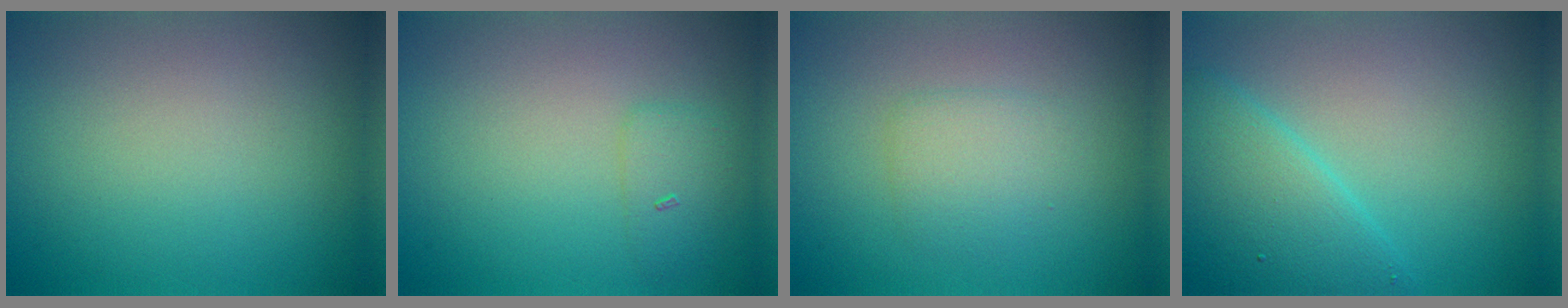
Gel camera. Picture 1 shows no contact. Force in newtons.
{"total": 1.6, "press": 1.6, "slide": 0.0}
{"total": 2.0, "press": 2.0, "slide": 0.2}
{"total": 4.7, "press": 4.7, "slide": 0.2}